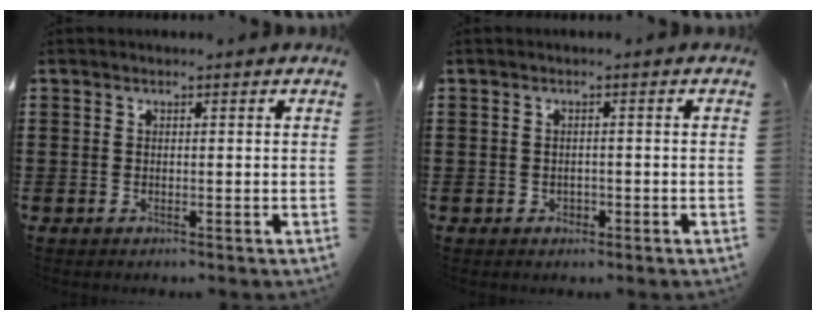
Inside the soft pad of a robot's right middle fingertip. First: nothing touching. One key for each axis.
{"total": 0.8, "fx": -0.3, "fy": 0.7, "fz": 0.3, "tx": -0.009, "ty": 0.001, "tz": -0.007}